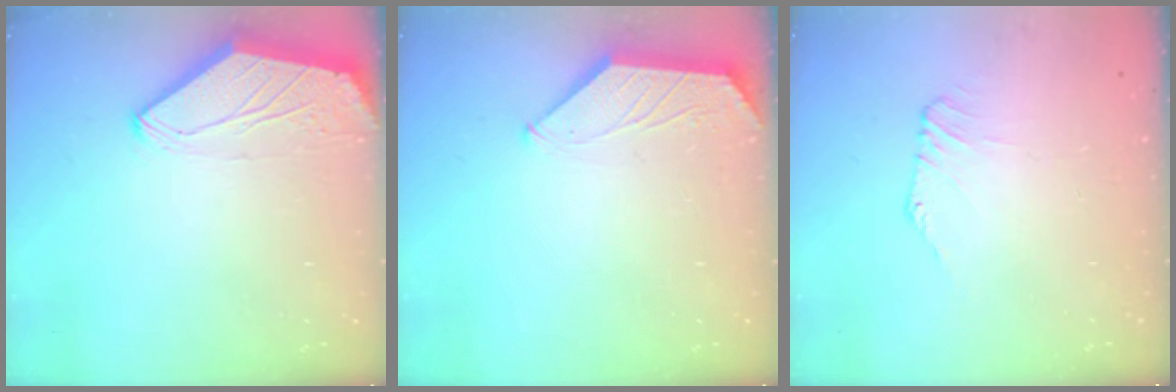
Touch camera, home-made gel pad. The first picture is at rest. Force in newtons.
{"total": 0.9, "press": 0.9, "slide": 0.2}
{"total": 1.3, "press": 1.2, "slide": 0.3}